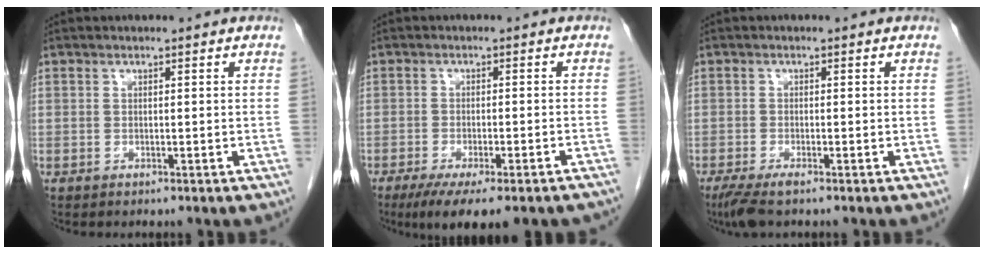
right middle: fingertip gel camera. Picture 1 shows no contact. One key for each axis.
{"total": 14.1, "fx": -11.4, "fy": 2.6, "fz": 7.9, "tx": -0.087, "ty": -0.014, "tz": -0.151}
{"total": 3.6, "fx": -2.5, "fy": 0.5, "fz": 2.5, "tx": -0.047, "ty": -0.010, "tz": -0.047}